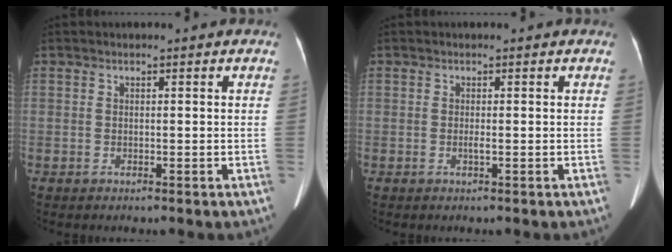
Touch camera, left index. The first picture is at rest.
{"total": 0.6, "force": [-0.2, 0.0, 0.5], "torque": [-0.013, 0.000, -0.003]}